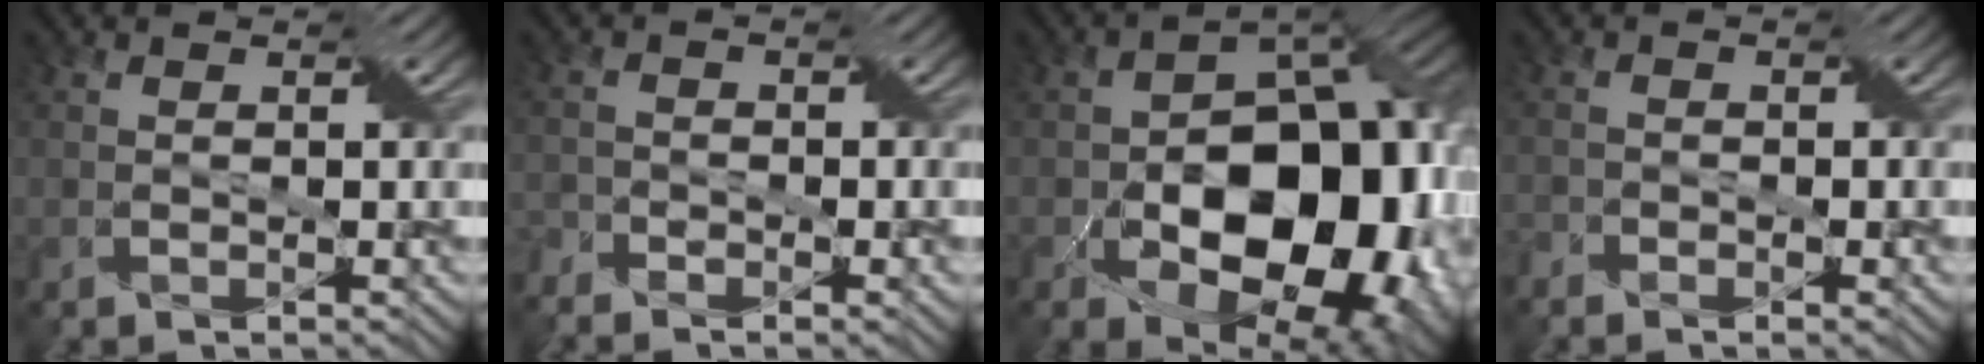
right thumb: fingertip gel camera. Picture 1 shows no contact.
{"total": 3.8, "force": [-3.0, 1.6, 1.8], "torque": [-0.036, -0.008, -0.062]}
{"total": 18.9, "force": [-4.7, 12.6, 13.3], "torque": [-0.153, -0.024, -0.059]}
{"total": 2.6, "force": [-1.9, 1.2, 1.3], "torque": [-0.023, -0.005, -0.038]}